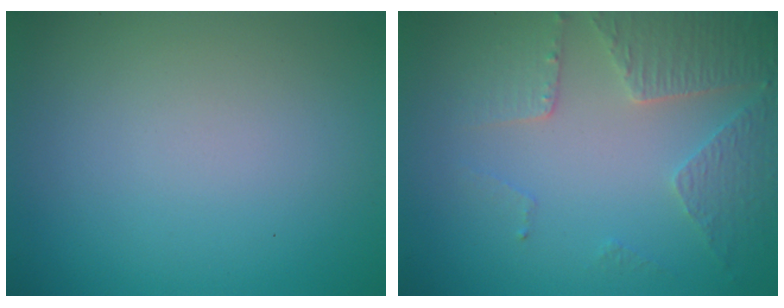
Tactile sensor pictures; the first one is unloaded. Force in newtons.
{"total": 4.5, "press": 3.3, "slide": 3.1}